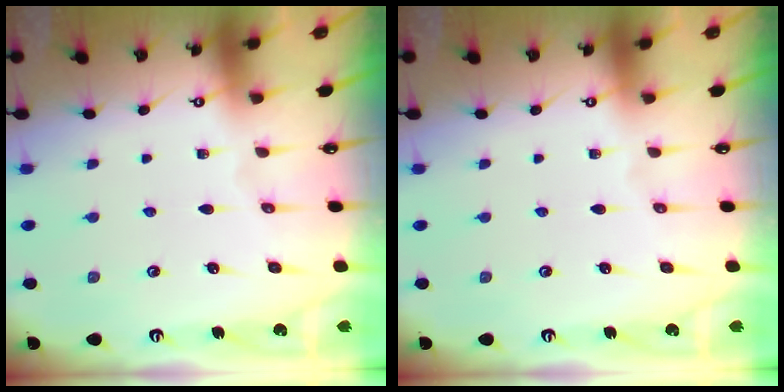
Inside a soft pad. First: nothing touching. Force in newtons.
{"total": 0.0}